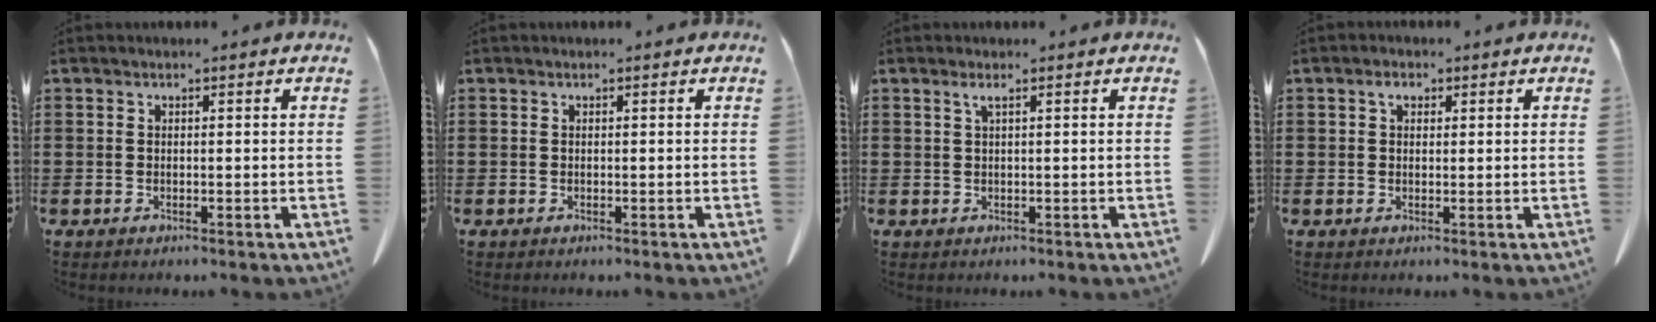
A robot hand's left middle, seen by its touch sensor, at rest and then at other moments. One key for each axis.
{"total": 0.0}
{"total": 1.0, "fx": 0.4, "fy": 0.0, "fz": 0.9, "tx": -0.018, "ty": 0.000, "tz": 0.006}
{"total": 1.7, "fx": 0.8, "fy": 1.1, "fz": 1.1, "tx": -0.017, "ty": 0.003, "tz": 0.011}